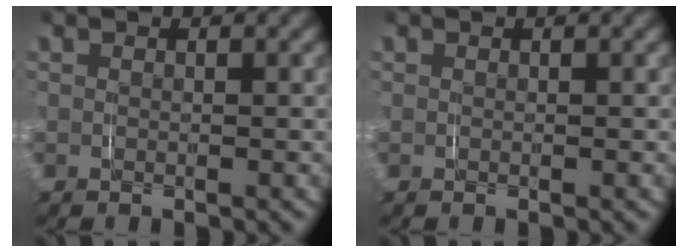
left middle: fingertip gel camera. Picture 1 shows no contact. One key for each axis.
{"total": 0.0}